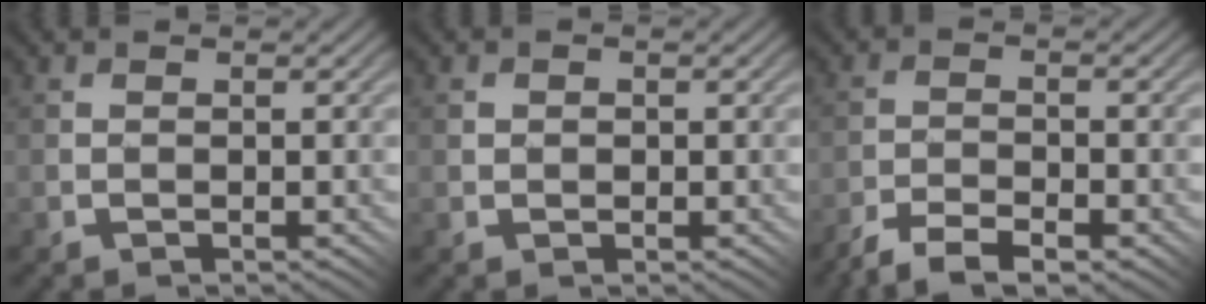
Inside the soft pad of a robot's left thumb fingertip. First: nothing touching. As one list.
[{"total": 1.1, "force": [0.2, 1.0, 0.3], "torque": [-0.010, 0.002, 0.005]}, {"total": 5.3, "force": [-4.2, 1.3, 3.0], "torque": [-0.051, 0.001, -0.079]}]